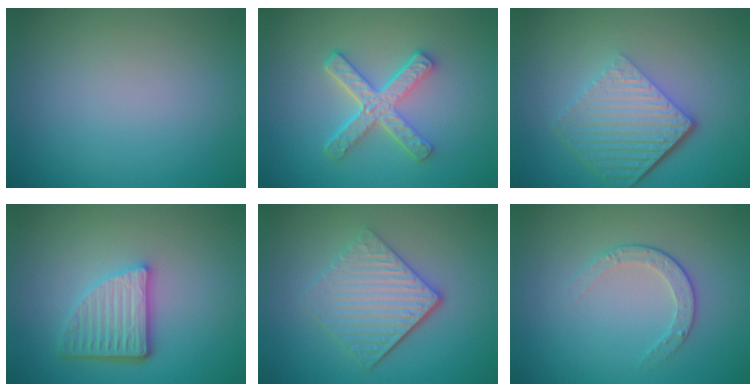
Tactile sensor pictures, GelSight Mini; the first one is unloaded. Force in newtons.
{"total": 4.8, "press": 3.6, "slide": 3.2}
{"total": 6.4, "press": 4.3, "slide": 4.8}
{"total": 4.6, "press": 3.4, "slide": 3.1}
{"total": 5.0, "press": 3.7, "slide": 3.4}
{"total": 2.1, "press": 1.4, "slide": 1.5}